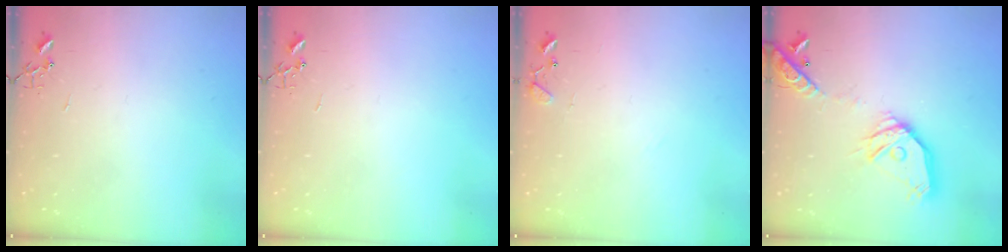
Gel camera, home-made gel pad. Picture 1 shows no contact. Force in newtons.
{"total": 0.0}
{"total": 8.4, "press": 8.4, "slide": 0.7}
{"total": 18.8, "press": 18.6, "slide": 3.0}